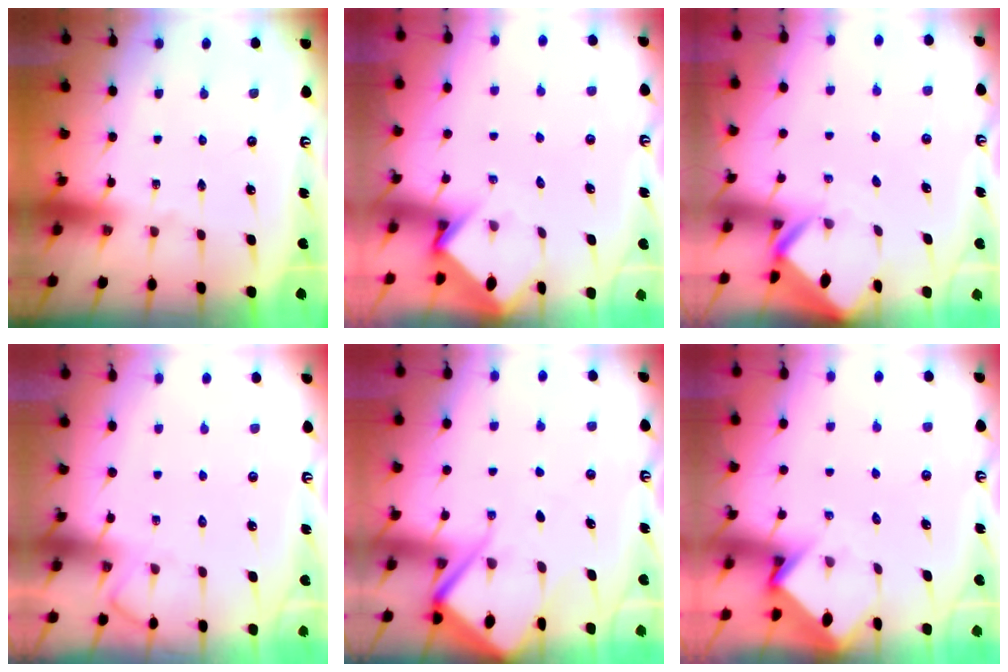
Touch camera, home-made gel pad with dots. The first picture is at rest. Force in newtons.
{"total": 3.4, "press": 3.4, "slide": 0.3}
{"total": 2.4, "press": 2.4, "slide": 0.1}
{"total": 4.6, "press": 4.5, "slide": 0.6}
{"total": 7.2, "press": 7.1, "slide": 0.8}
{"total": 3.4, "press": 3.4, "slide": 0.3}